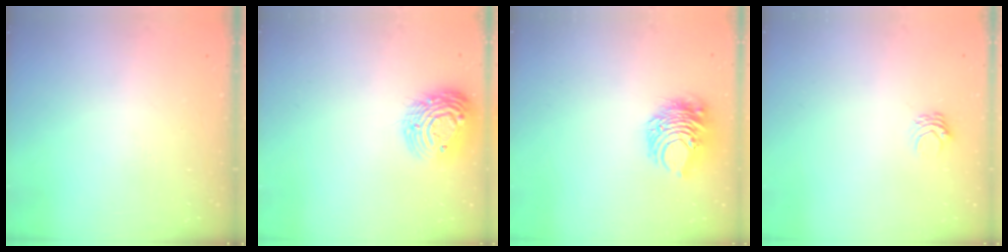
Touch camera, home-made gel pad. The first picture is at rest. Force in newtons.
{"total": 15.6, "press": 15.5, "slide": 1.4}
{"total": 8.8, "press": 8.8, "slide": 0.8}
{"total": 3.9, "press": 3.9, "slide": 0.4}